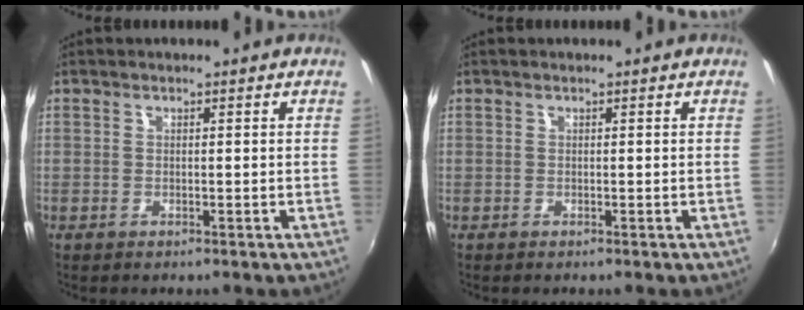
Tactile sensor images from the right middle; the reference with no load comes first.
{"total": 0.0}